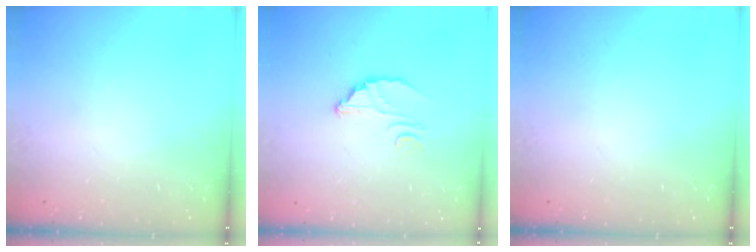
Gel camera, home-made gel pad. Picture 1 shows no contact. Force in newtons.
{"total": 3.1, "press": 3.1, "slide": 0.2}
{"total": 0.0}